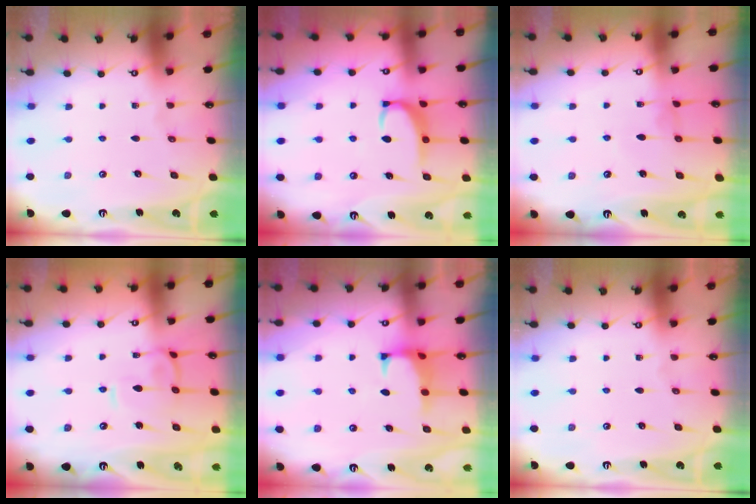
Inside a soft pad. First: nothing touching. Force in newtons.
{"total": 4.3, "press": 4.2, "slide": 0.9}
{"total": 0.8, "press": 0.6, "slide": 0.5}
{"total": 2.7, "press": 2.6, "slide": 0.9}
{"total": 1.6, "press": 1.5, "slide": 0.6}
{"total": 0.0}